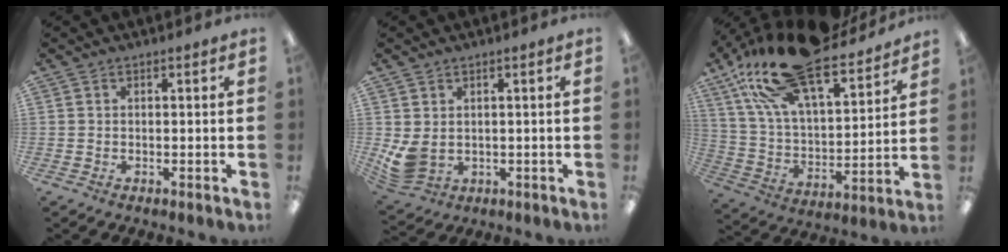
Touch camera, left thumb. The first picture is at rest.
{"total": 5.1, "force": [1.0, 3.5, 3.5], "torque": [-0.092, -0.008, 0.019]}
{"total": 24.7, "force": [19.1, 8.6, 13.0], "torque": [-0.231, -0.116, 0.330]}